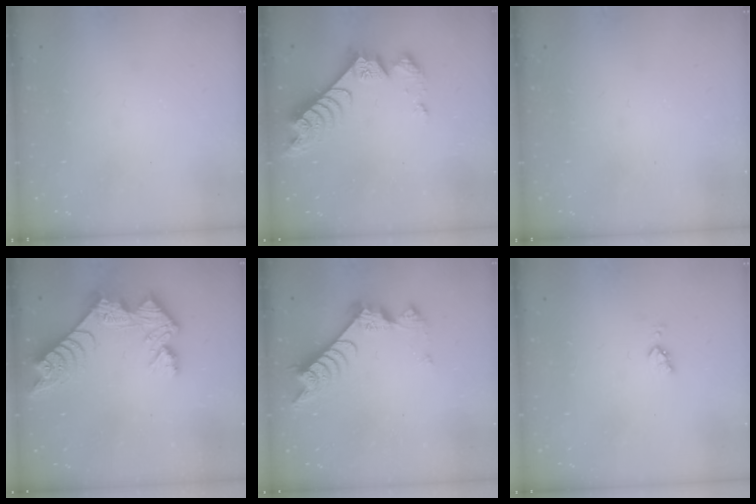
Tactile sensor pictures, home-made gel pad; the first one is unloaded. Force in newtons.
{"total": 8.8, "press": 8.8, "slide": 0.8}
{"total": 0.0}
{"total": 12.9, "press": 12.9, "slide": 1.0}
{"total": 9.5, "press": 9.4, "slide": 1.0}
{"total": 3.5, "press": 3.4, "slide": 0.9}